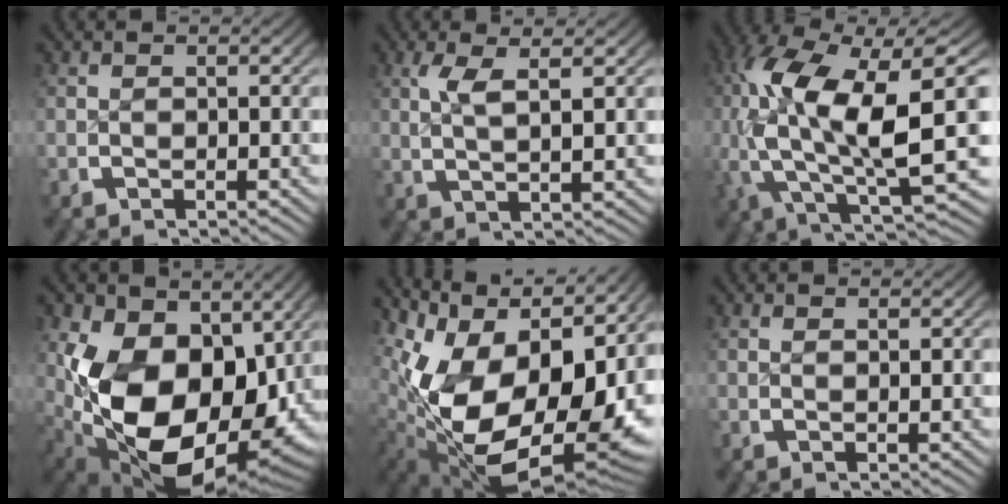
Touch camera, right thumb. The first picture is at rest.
{"total": 3.6, "force": [1.7, 0.6, 3.1], "torque": [-0.065, -0.002, 0.040]}
{"total": 15.9, "force": [-0.3, 8.2, 13.7], "torque": [-0.280, -0.042, 0.023]}
{"total": 21.1, "force": [-2.2, 13.8, 15.7], "torque": [-0.321, -0.098, 0.019]}
{"total": 21.6, "force": [-1.1, 13.2, 17.0], "torque": [-0.348, -0.077, 0.034]}
{"total": 0.8, "force": [0.6, -0.2, 0.5], "torque": [-0.008, -0.002, 0.014]}